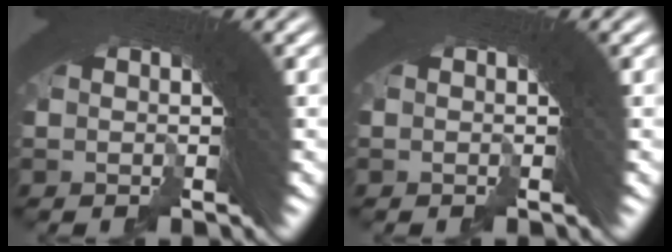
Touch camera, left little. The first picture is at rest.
{"total": 0.0}